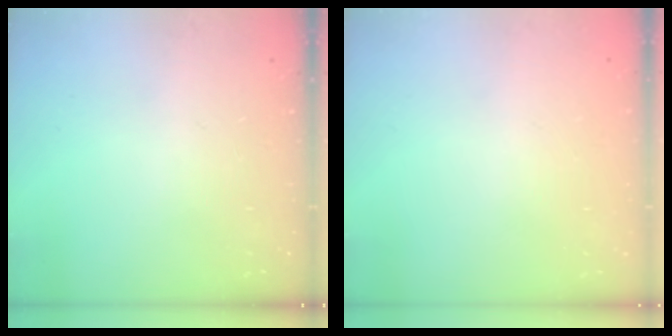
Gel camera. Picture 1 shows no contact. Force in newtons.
{"total": 0.0}